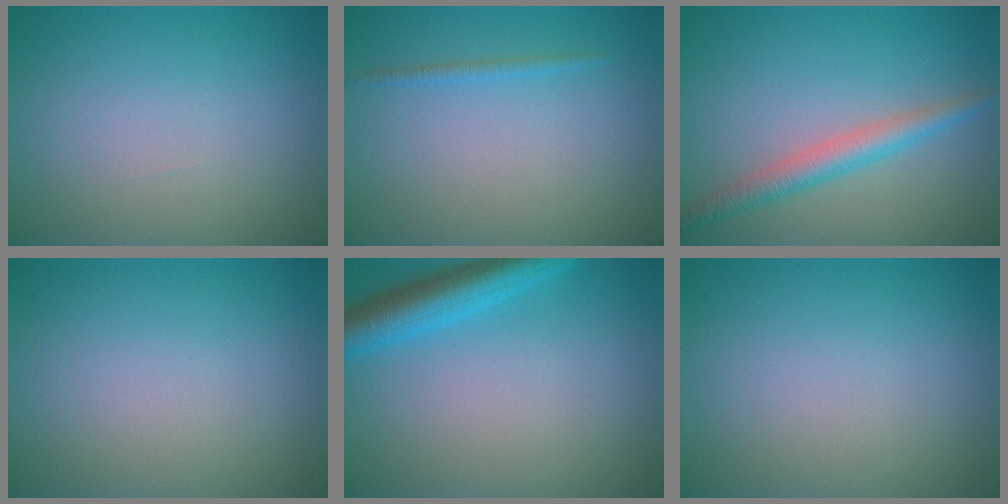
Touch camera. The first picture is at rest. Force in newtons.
{"total": 0.8, "press": 0.8, "slide": 0.1}
{"total": 2.9, "press": 2.9, "slide": 0.1}
{"total": 0.0}
{"total": 4.7, "press": 4.7, "slide": 0.3}
{"total": 0.0}